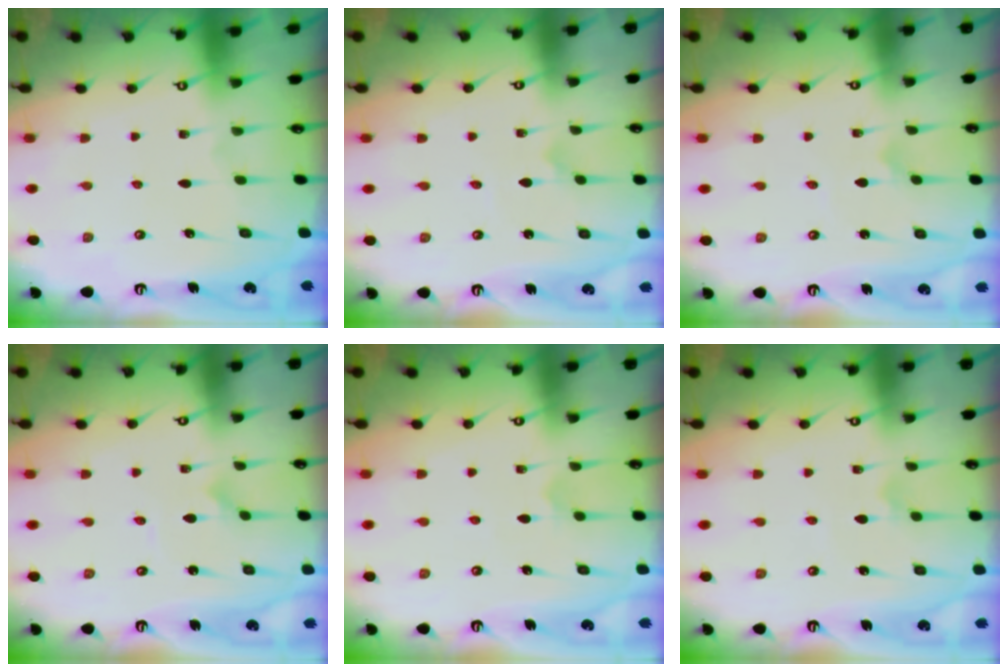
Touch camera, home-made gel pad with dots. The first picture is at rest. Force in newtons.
{"total": 0.8, "press": 0.8, "slide": 0.1}
{"total": 1.0, "press": 1.0, "slide": 0.0}
{"total": 1.2, "press": 1.2, "slide": 0.1}
{"total": 2.5, "press": 2.5, "slide": 0.5}
{"total": 2.5, "press": 2.5, "slide": 0.1}